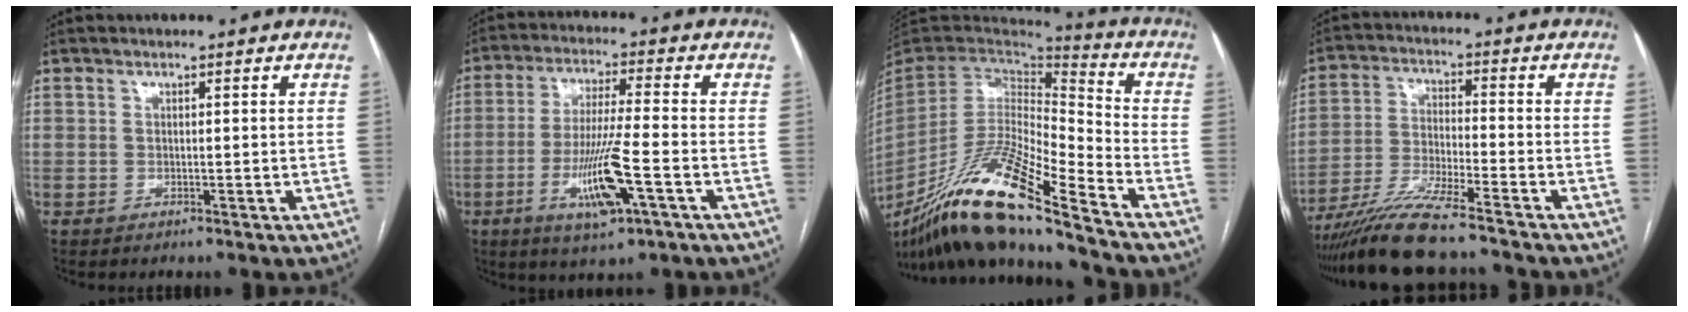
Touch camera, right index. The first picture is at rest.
{"total": 11.1, "force": [-4.1, 0.6, 10.4], "torque": [-0.202, -0.013, -0.072]}
{"total": 22.8, "force": [-16.8, 0.5, 15.4], "torque": [-0.310, -0.040, -0.314]}
{"total": 11.4, "force": [-9.4, -0.2, 6.5], "torque": [-0.124, -0.026, -0.171]}